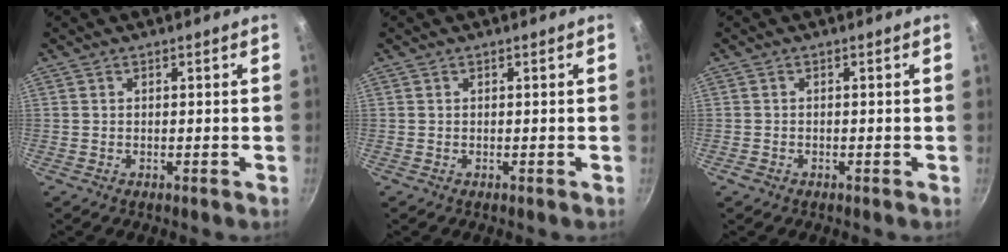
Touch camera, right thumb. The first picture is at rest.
{"total": 0.0}
{"total": 1.1, "force": [-0.7, 0.7, 0.4], "torque": [-0.013, 0.004, -0.013]}